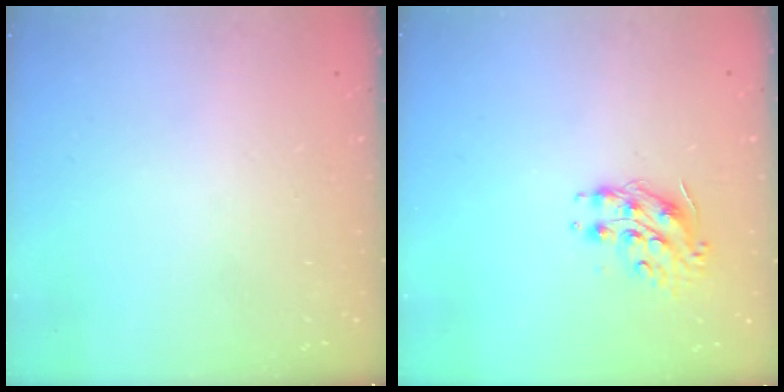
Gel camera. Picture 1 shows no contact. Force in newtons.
{"total": 8.4, "press": 8.4, "slide": 0.5}